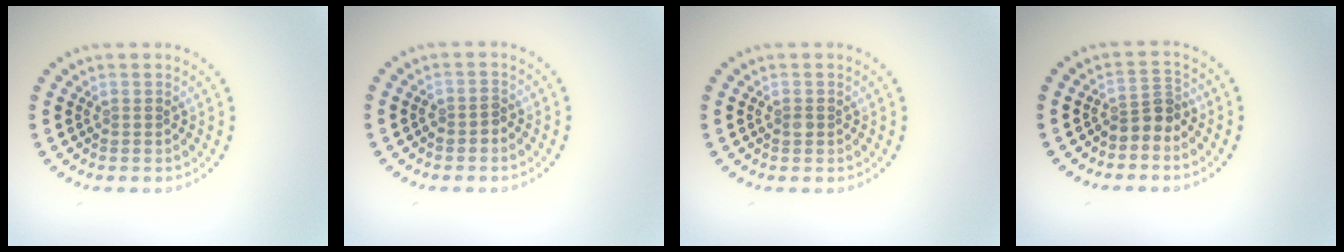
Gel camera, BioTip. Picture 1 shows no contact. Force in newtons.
{"total": 1.1, "press": 1.0, "slide": 0.5}
{"total": 0.8, "press": 0.8, "slide": 0.1}
{"total": 2.3, "press": 1.8, "slide": 1.5}